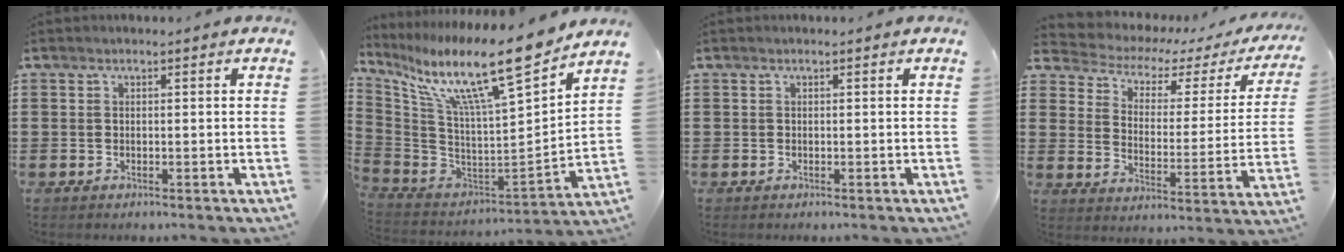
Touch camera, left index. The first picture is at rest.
{"total": 15.1, "force": [11.3, 1.2, 10.0], "torque": [-0.200, -0.081, 0.179]}
{"total": 0.0}
{"total": 3.0, "force": [2.1, 1.6, 1.4], "torque": [-0.047, -0.020, 0.025]}